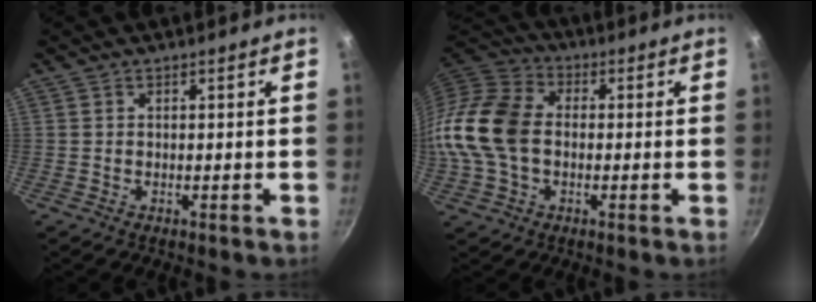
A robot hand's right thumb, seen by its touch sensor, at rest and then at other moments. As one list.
[{"total": 15.5, "force": [-0.9, 11.1, 10.7], "torque": [-0.198, 0.029, -0.033]}]